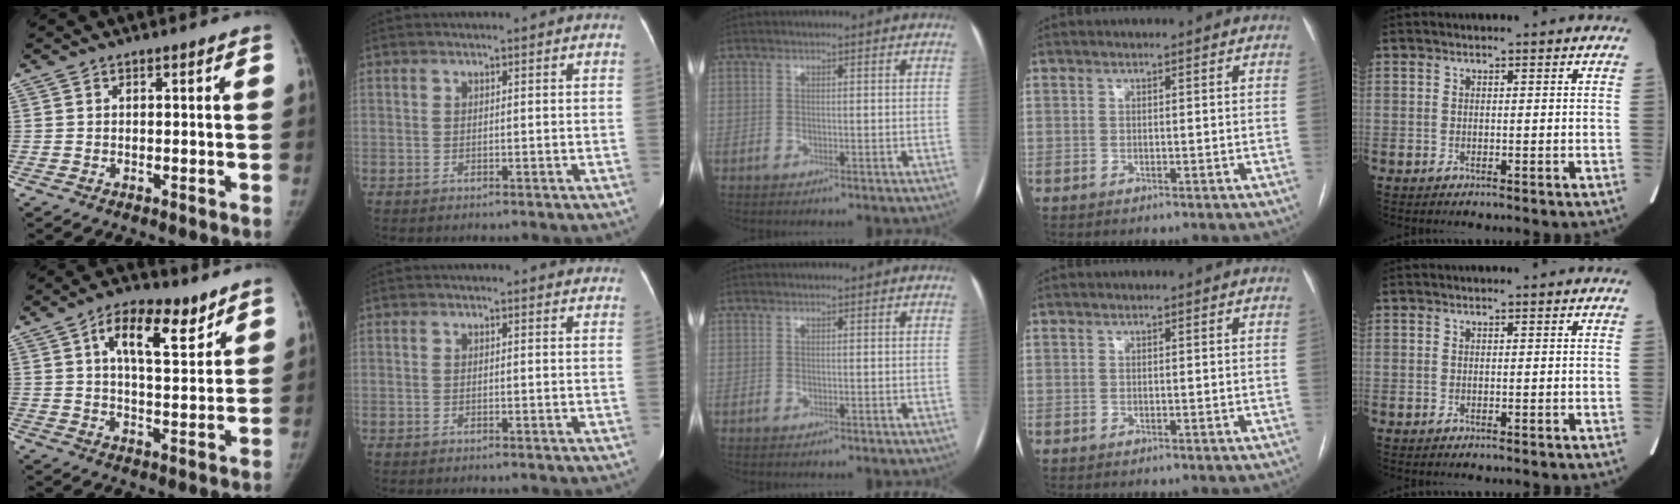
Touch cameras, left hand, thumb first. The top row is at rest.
{"thumb": {"total": 12.0, "force": [6.4, 5.3, 8.6], "torque": [-0.113, -0.026, 0.104]}, "index": {"total": 2.0, "force": [1.9, 0.6, 0.3], "torque": [-0.007, -0.002, 0.007]}}